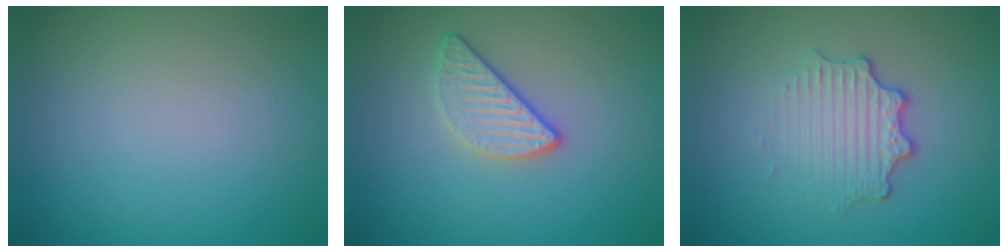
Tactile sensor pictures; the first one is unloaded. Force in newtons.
{"total": 2.5, "press": 2.4, "slide": 0.8}
{"total": 3.3, "press": 2.6, "slide": 2.0}